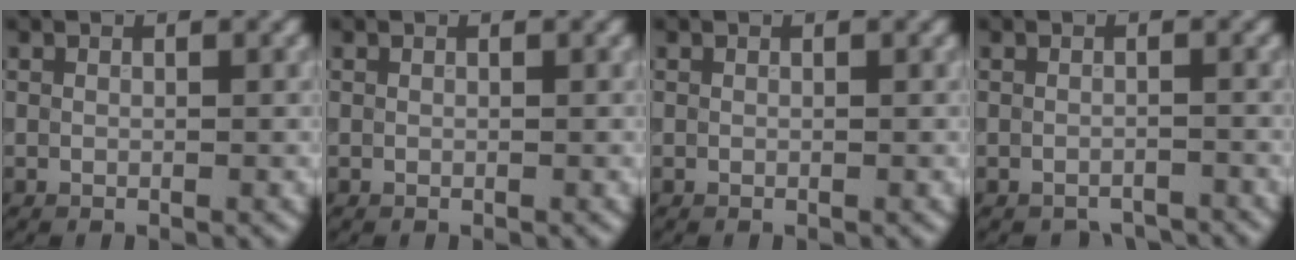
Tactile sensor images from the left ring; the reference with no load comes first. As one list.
[{"total": 0.0}, {"total": 0.0}, {"total": 2.2, "force": [-2.1, 0.4, 0.2], "torque": [0.001, -0.002, -0.029]}]